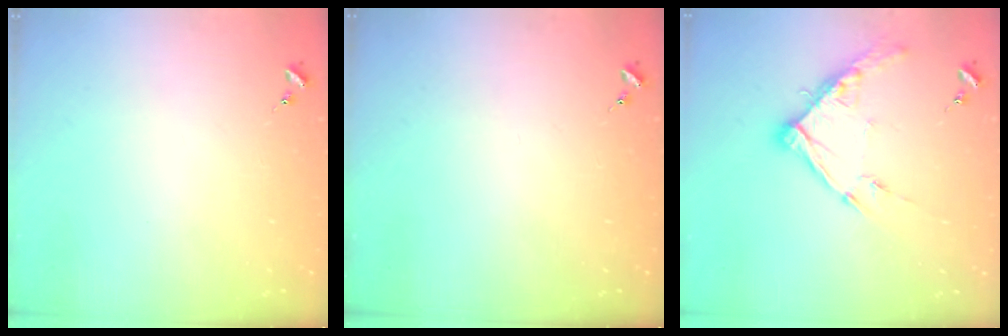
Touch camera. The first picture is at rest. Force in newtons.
{"total": 0.0}
{"total": 12.4, "press": 12.3, "slide": 1.0}